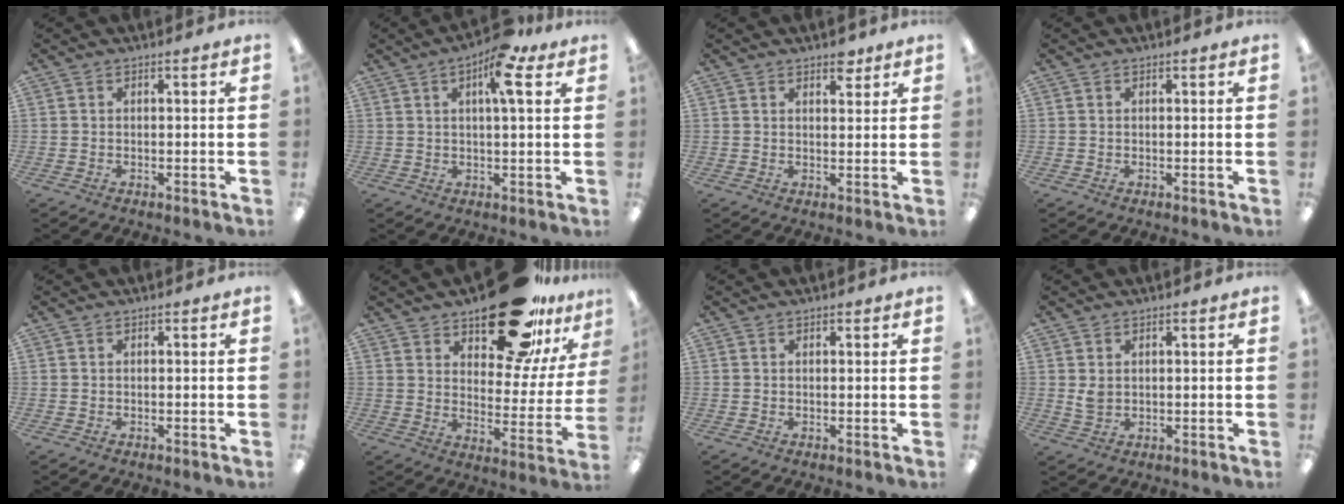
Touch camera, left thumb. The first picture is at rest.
{"total": 9.8, "force": [4.8, 2.9, 8.0], "torque": [-0.124, -0.007, 0.073]}
{"total": 3.7, "force": [2.9, 1.8, 1.5], "torque": [-0.001, -0.017, 0.046]}
{"total": 0.0}
{"total": 0.0}
{"total": 23.3, "force": [17.1, 9.8, 12.5], "torque": [-0.174, -0.102, 0.286]}
{"total": 0.6, "force": [0.5, 0.3, 0.2], "torque": [0.004, -0.002, 0.007]}
{"total": 2.7, "force": [1.0, 2.0, 1.6], "torque": [-0.025, 0.000, 0.016]}